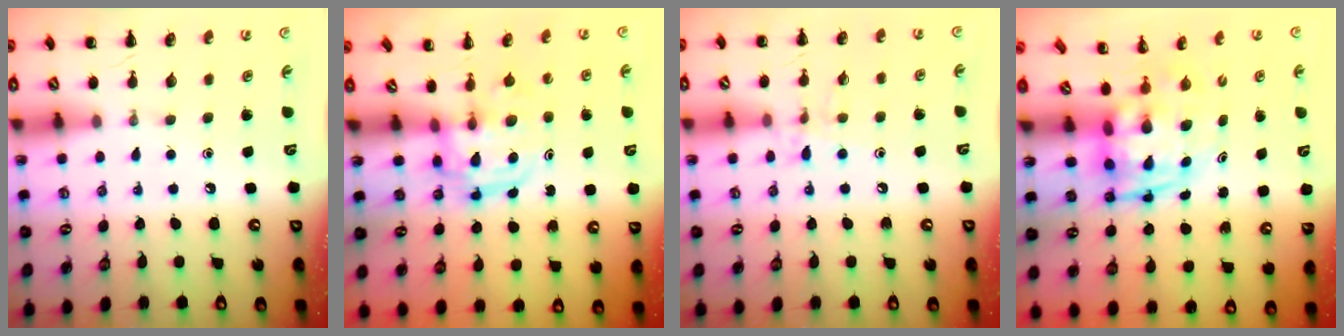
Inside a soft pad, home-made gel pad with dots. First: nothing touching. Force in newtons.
{"total": 2.7, "press": 2.7, "slide": 0.3}
{"total": 8.0, "press": 7.8, "slide": 1.6}
{"total": 3.6, "press": 3.5, "slide": 1.1}